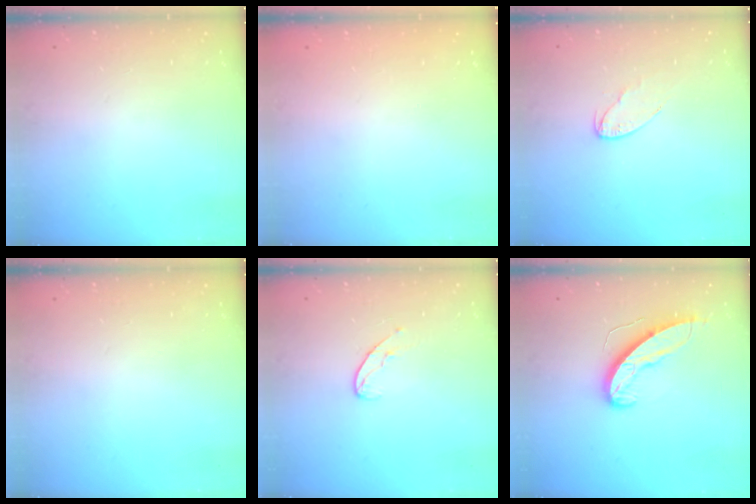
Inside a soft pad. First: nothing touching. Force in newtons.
{"total": 0.0}
{"total": 5.0, "press": 4.9, "slide": 0.4}
{"total": 0.0}
{"total": 6.4, "press": 6.4, "slide": 0.6}
{"total": 9.3, "press": 9.3, "slide": 0.3}